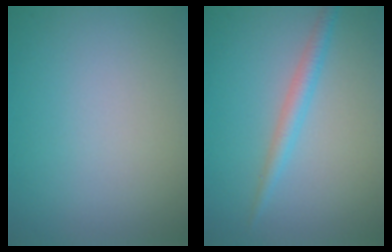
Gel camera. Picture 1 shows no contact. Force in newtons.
{"total": 2.0, "press": 2.0, "slide": 0.0}